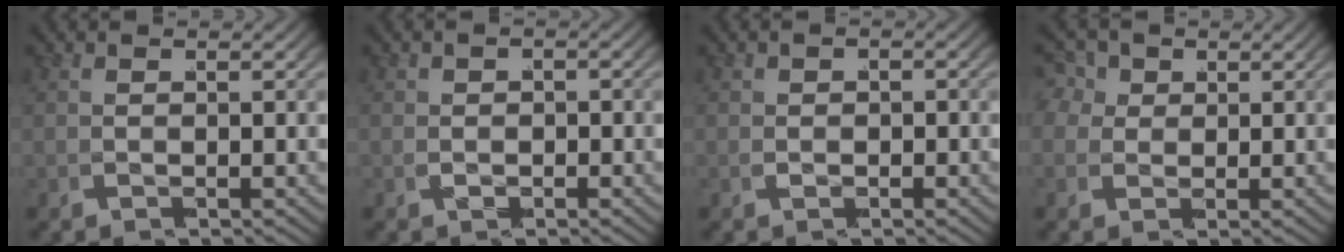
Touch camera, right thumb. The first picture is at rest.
{"total": 1.1, "force": [-0.6, 0.8, -0.3], "torque": [-0.011, -0.005, -0.004]}
{"total": 0.7, "force": [-0.5, 0.2, -0.5], "torque": [0.002, 0.001, -0.004]}
{"total": 2.7, "force": [0.5, 2.6, 0.8], "torque": [-0.034, -0.008, 0.012]}